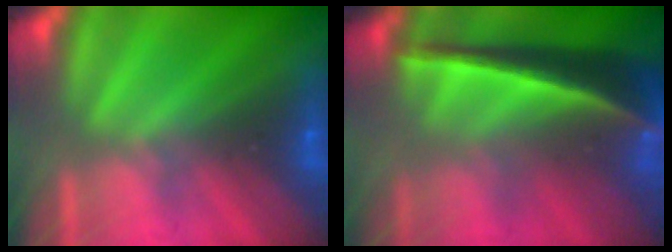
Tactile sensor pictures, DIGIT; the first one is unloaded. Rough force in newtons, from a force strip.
{"total": 7.5}